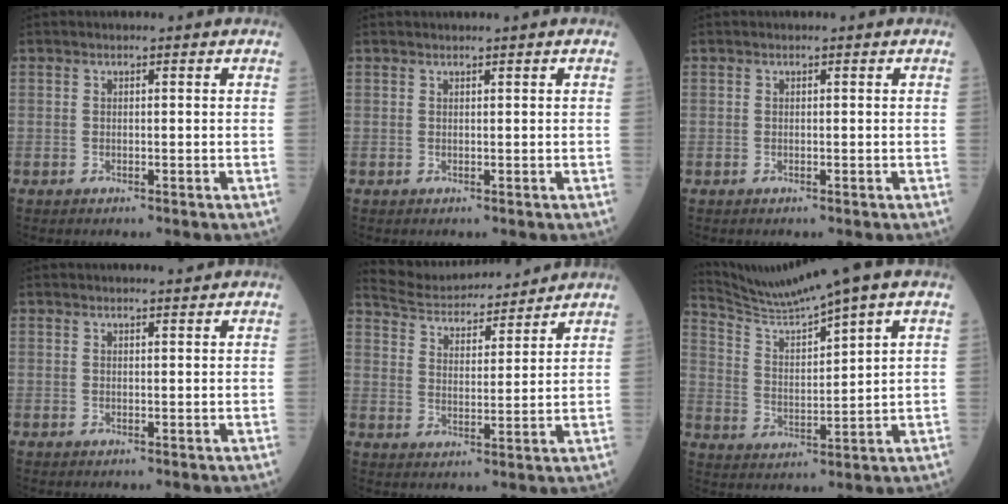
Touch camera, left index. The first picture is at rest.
{"total": 1.3, "force": [1.2, -0.1, 0.6], "torque": [-0.006, 0.012, 0.021]}
{"total": 0.0}
{"total": 1.7, "force": [1.7, 0.0, 0.4], "torque": [-0.007, 0.004, 0.026]}
{"total": 12.8, "force": [12.3, 2.0, 2.7], "torque": [-0.049, 0.014, 0.199]}
{"total": 9.5, "force": [8.3, -2.0, 4.2], "torque": [-0.091, 0.004, 0.164]}